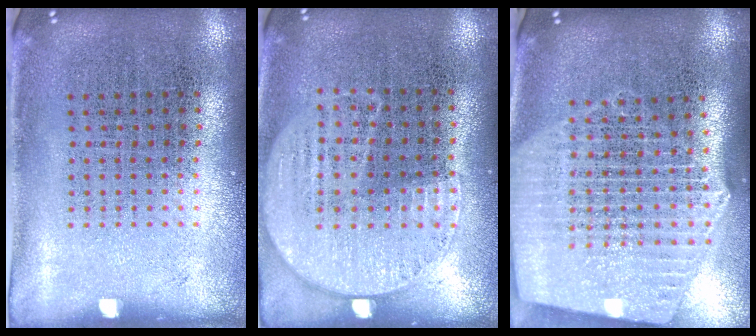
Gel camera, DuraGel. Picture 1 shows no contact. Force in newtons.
{"total": 1.2, "press": 1.1, "slide": 0.5}
{"total": 2.8, "press": 2.3, "slide": 1.5}